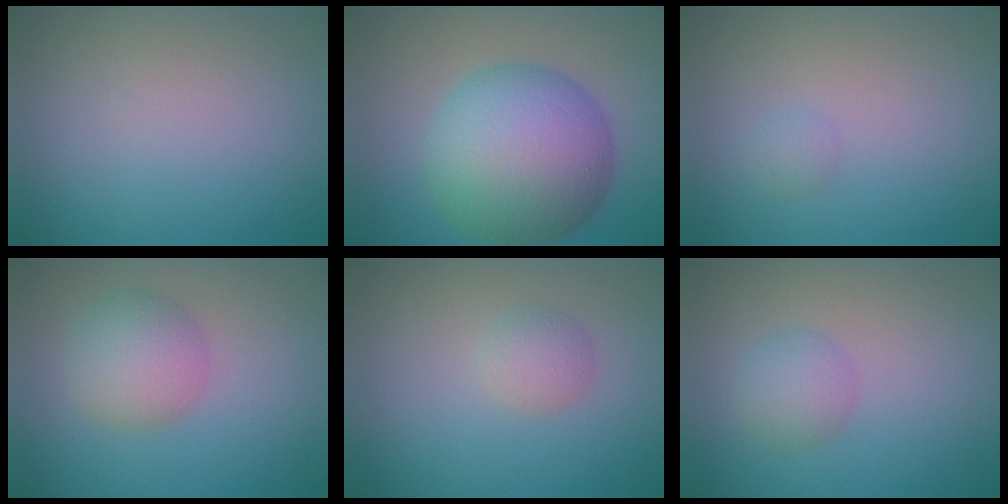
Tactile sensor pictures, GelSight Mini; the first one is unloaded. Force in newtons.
{"total": 11.7, "press": 11.7, "slide": 0.2}
{"total": 0.9, "press": 0.9, "slide": 0.0}
{"total": 4.3, "press": 4.3, "slide": 0.1}
{"total": 1.7, "press": 1.7, "slide": 0.2}
{"total": 2.4, "press": 2.4, "slide": 0.1}